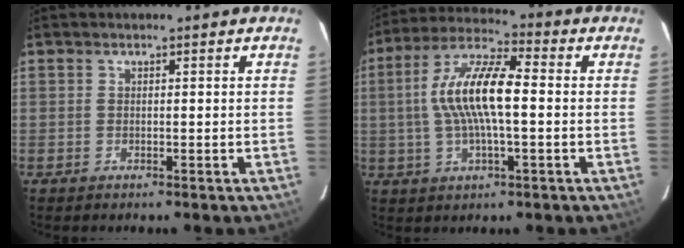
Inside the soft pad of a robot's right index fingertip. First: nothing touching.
{"total": 13.1, "force": [0.2, 3.7, 12.6], "torque": [-0.246, 0.015, -0.002]}